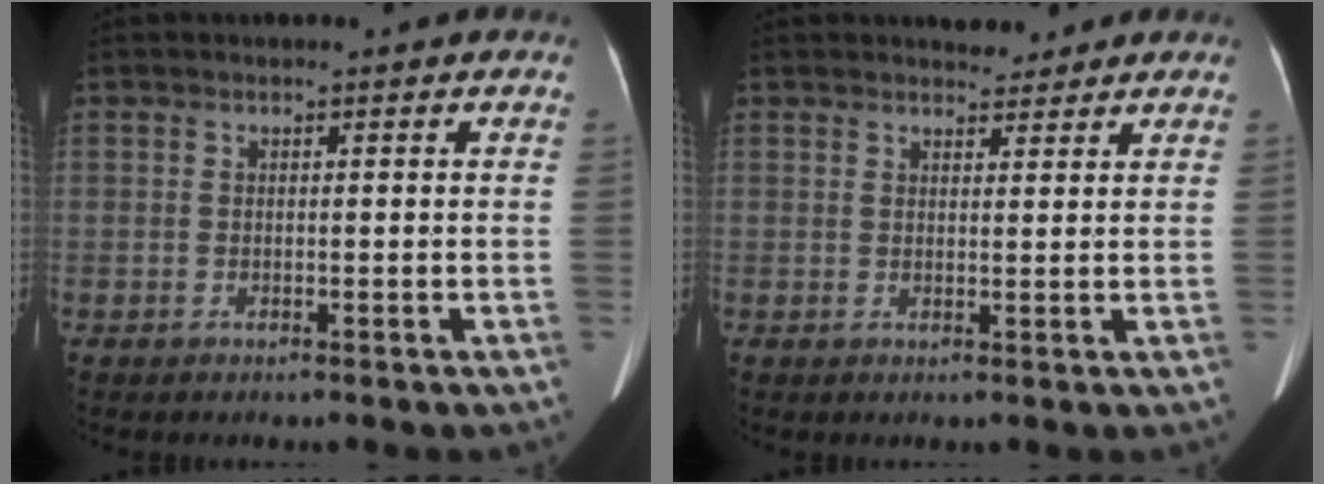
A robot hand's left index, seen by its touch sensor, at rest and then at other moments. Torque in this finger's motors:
{"motor_torque": [0.10, -1.14, -0.14, 0.00]}